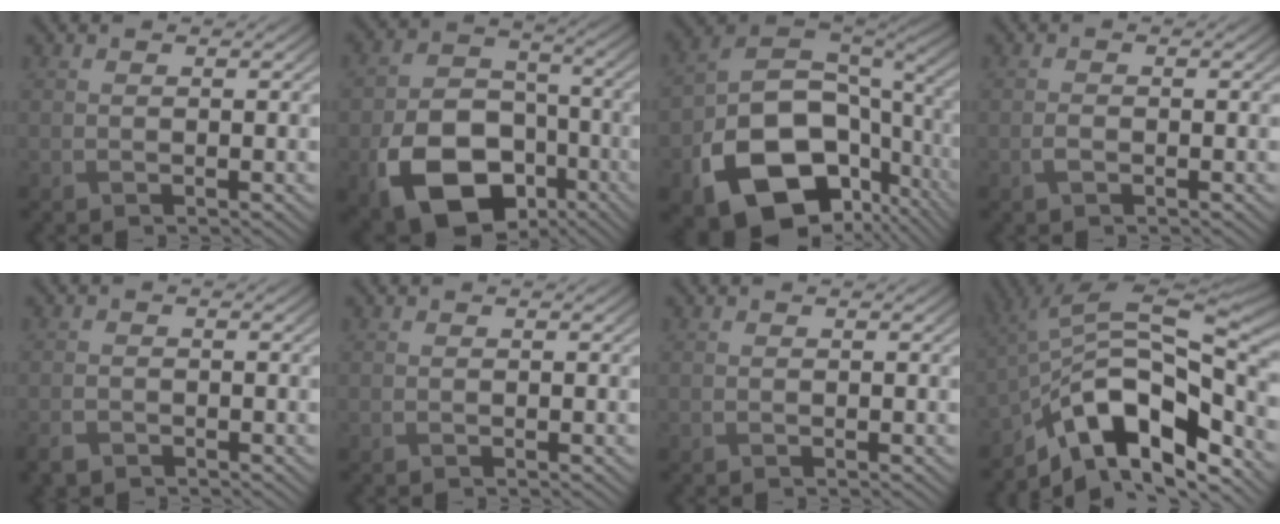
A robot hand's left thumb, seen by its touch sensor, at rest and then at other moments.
{"total": 14.2, "force": [-6.4, 9.6, 8.3], "torque": [-0.176, -0.042, -0.111]}
{"total": 18.4, "force": [-7.3, 12.5, 11.3], "torque": [-0.234, -0.053, -0.099]}
{"total": 1.1, "force": [-0.5, 0.6, 0.8], "torque": [-0.019, 0.002, -0.010]}
{"total": 2.0, "force": [-1.4, 1.1, 0.8], "torque": [-0.019, -0.005, -0.033]}
{"total": 0.0}
{"total": 0.0}
{"total": 12.7, "force": [-7.1, 5.5, 9.0], "torque": [-0.156, 0.007, -0.134]}